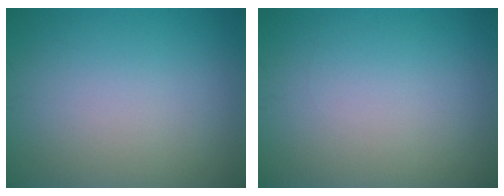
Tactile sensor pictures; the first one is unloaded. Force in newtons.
{"total": 0.0}